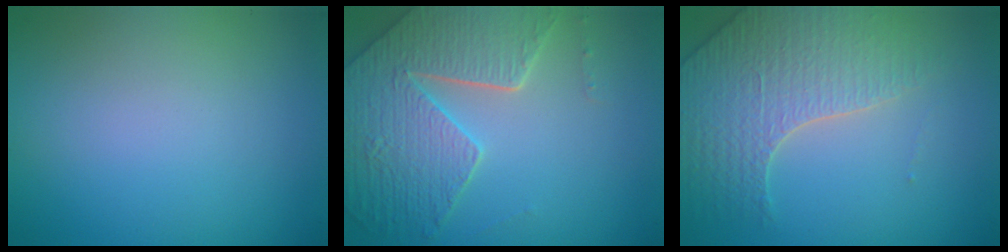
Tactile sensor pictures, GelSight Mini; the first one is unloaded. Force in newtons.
{"total": 7.5, "press": 5.6, "slide": 5.0}
{"total": 4.1, "press": 4.0, "slide": 0.8}